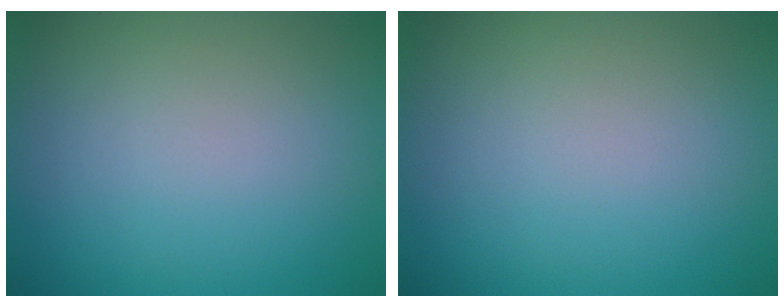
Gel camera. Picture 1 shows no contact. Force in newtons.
{"total": 0.0}